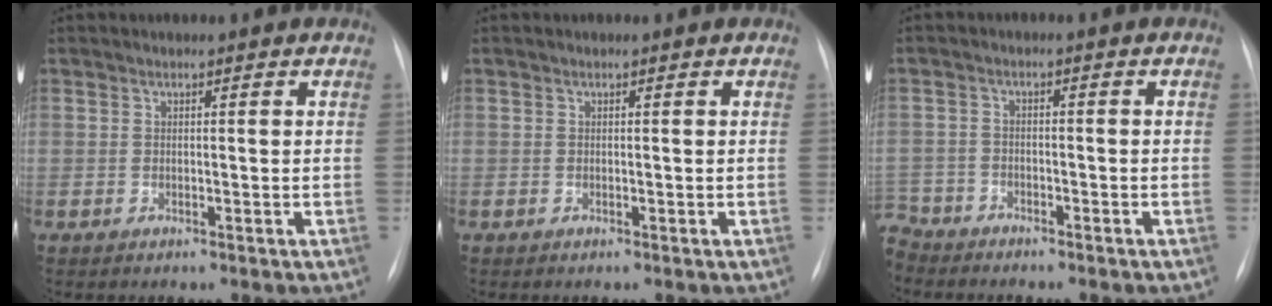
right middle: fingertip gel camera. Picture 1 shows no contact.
{"total": 0.0}
{"total": 5.6, "force": [-5.1, 2.4, 0.2], "torque": [-0.002, -0.006, -0.095]}